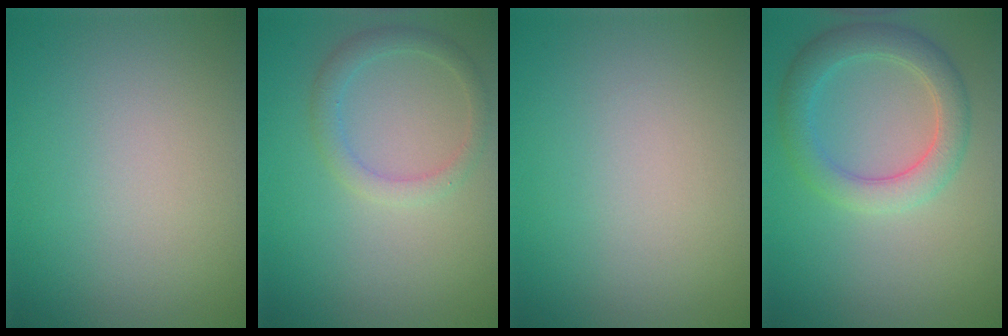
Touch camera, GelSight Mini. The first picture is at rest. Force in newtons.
{"total": 2.1, "press": 2.1, "slide": 0.1}
{"total": 0.0}
{"total": 4.0, "press": 4.0, "slide": 0.1}